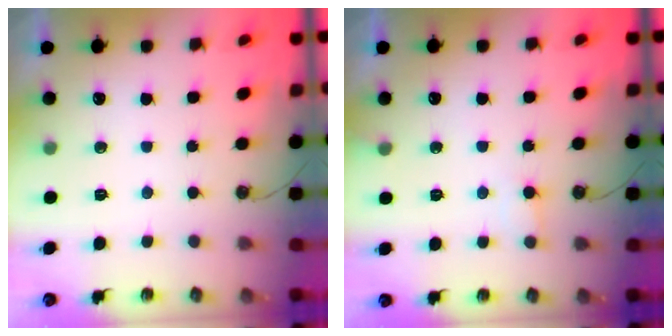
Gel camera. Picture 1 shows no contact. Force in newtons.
{"total": 6.3, "press": 6.3, "slide": 0.4}